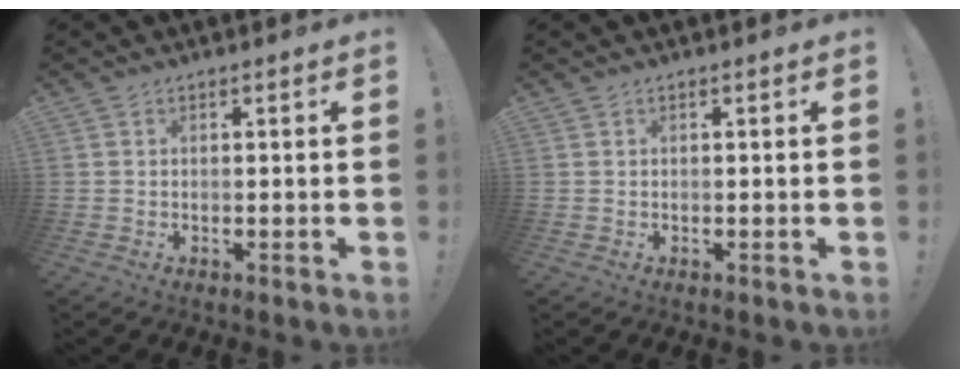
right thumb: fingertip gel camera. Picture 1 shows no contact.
{"total": 0.0}